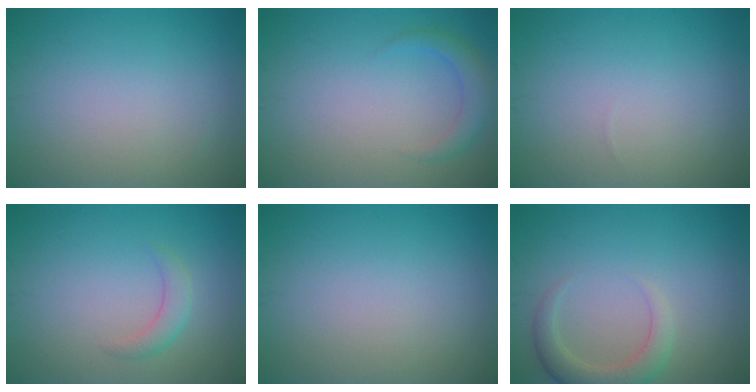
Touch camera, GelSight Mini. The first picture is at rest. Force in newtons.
{"total": 2.1, "press": 2.1, "slide": 0.2}
{"total": 0.0}
{"total": 1.7, "press": 1.7, "slide": 0.1}
{"total": 0.0}
{"total": 3.1, "press": 3.1, "slide": 0.4}